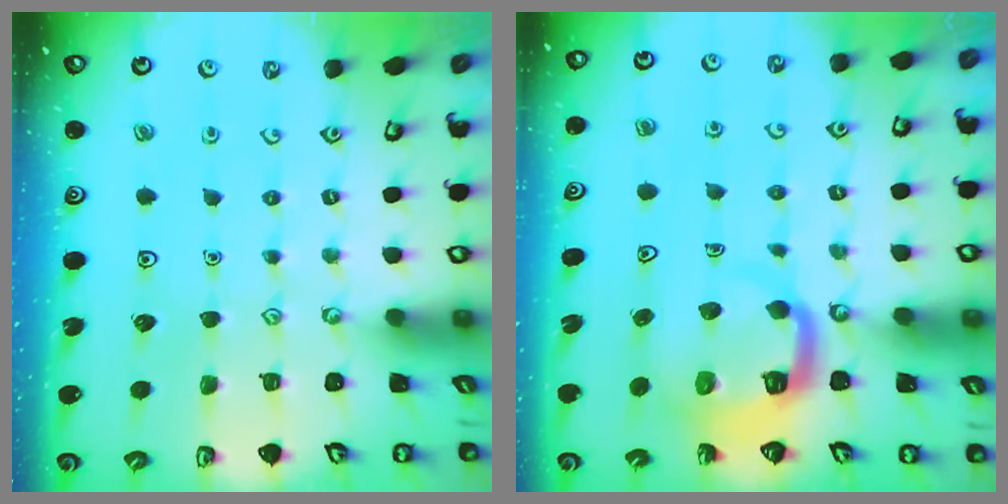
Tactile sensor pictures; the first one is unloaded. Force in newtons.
{"total": 6.0, "press": 5.9, "slide": 0.8}